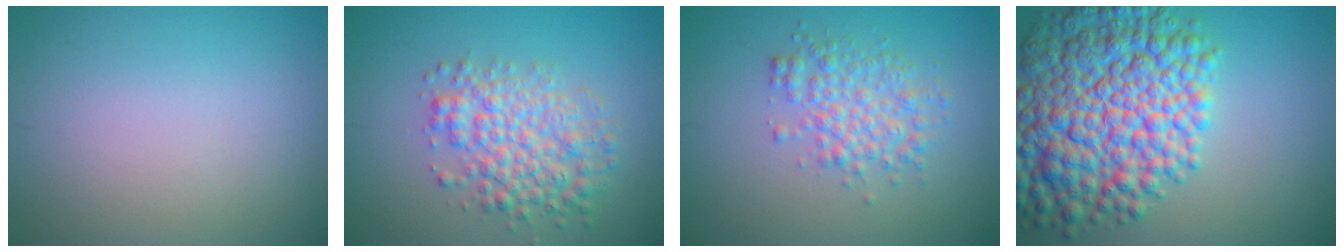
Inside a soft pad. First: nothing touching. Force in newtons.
{"total": 4.6, "press": 4.6, "slide": 0.2}
{"total": 3.1, "press": 3.1, "slide": 0.1}
{"total": 12.1, "press": 12.1, "slide": 0.2}